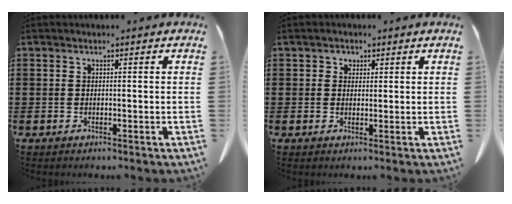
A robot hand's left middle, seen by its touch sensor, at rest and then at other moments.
{"total": 1.3, "force": [0.7, 1.0, 0.2], "torque": [-0.008, 0.005, 0.013]}